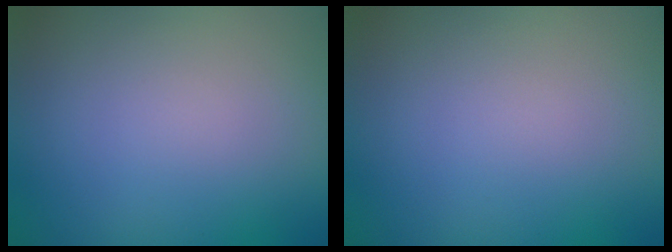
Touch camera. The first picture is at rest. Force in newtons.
{"total": 0.0}